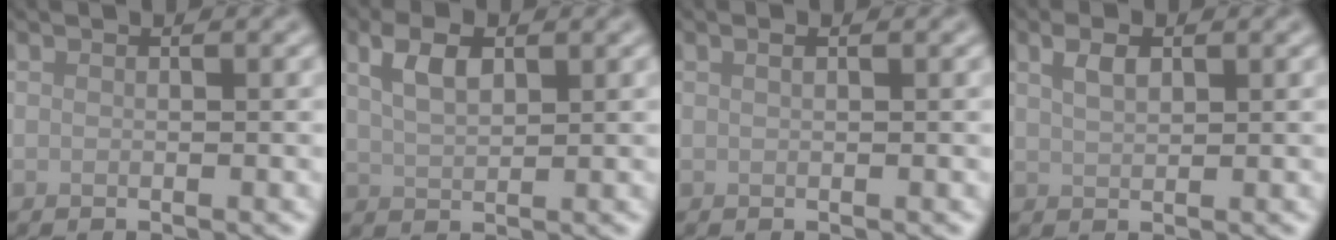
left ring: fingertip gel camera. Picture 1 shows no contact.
{"total": 3.5, "force": [1.4, 1.7, 2.7], "torque": [-0.058, 0.008, 0.028]}
{"total": 0.8, "force": [0.4, 0.3, 0.6], "torque": [-0.011, -0.002, 0.005]}
{"total": 2.1, "force": [0.9, 1.1, 1.6], "torque": [-0.036, 0.004, 0.020]}